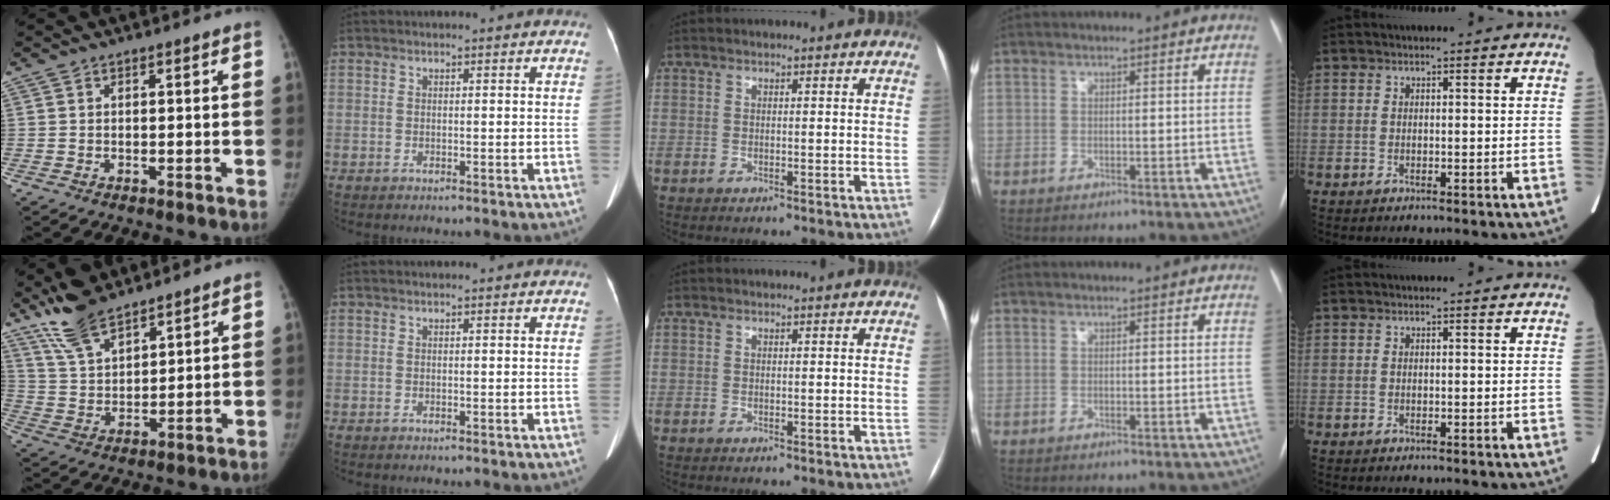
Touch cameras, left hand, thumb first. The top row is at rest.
{"thumb": {"total": 11.4, "force": [9.2, 4.0, 5.4], "torque": [-0.087, -0.038, 0.183]}}